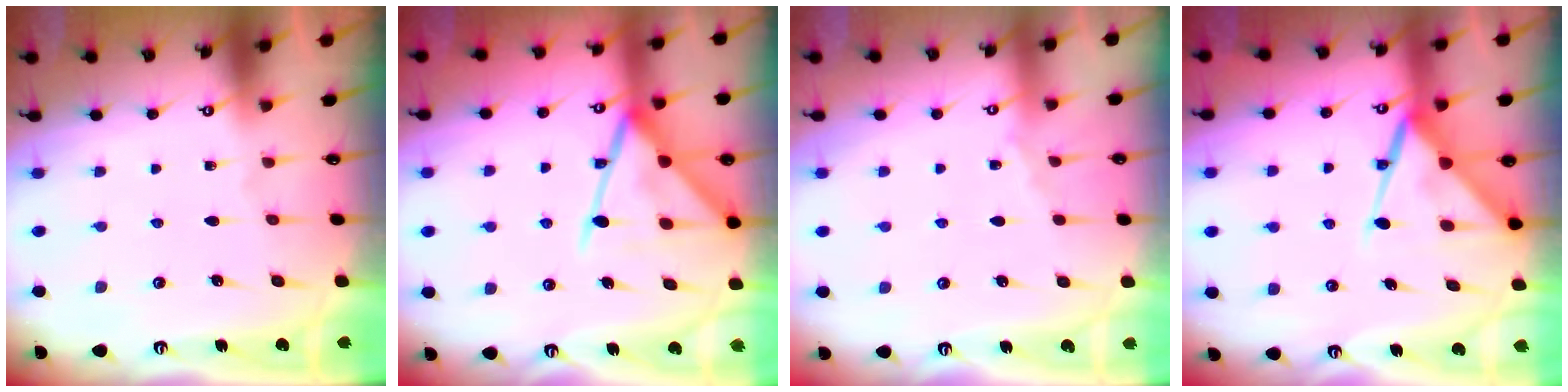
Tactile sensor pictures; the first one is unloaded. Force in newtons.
{"total": 17.0, "press": 16.9, "slide": 1.4}
{"total": 2.8, "press": 2.8, "slide": 0.5}
{"total": 12.5, "press": 12.5, "slide": 1.4}